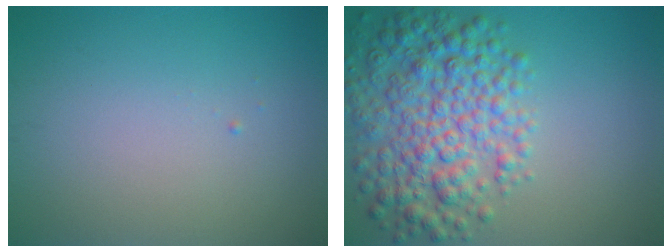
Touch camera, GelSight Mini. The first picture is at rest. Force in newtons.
{"total": 7.4, "press": 7.4, "slide": 0.2}